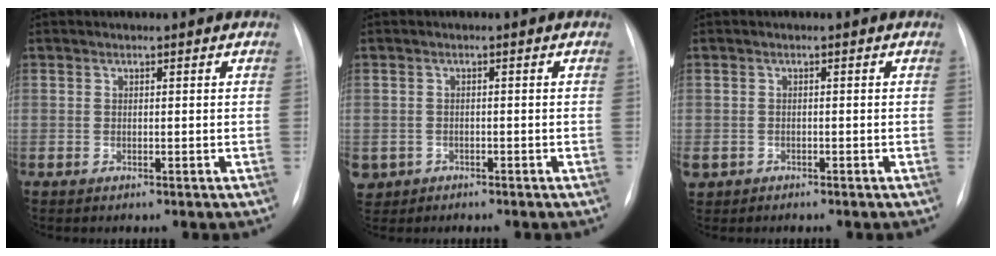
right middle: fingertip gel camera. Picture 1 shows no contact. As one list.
[{"total": 3.7, "force": [-2.1, 3.1, 0.4], "torque": [-0.010, 0.004, -0.034]}, {"total": 3.5, "force": [-2.2, 2.5, 0.9], "torque": [-0.022, -0.001, -0.035]}]